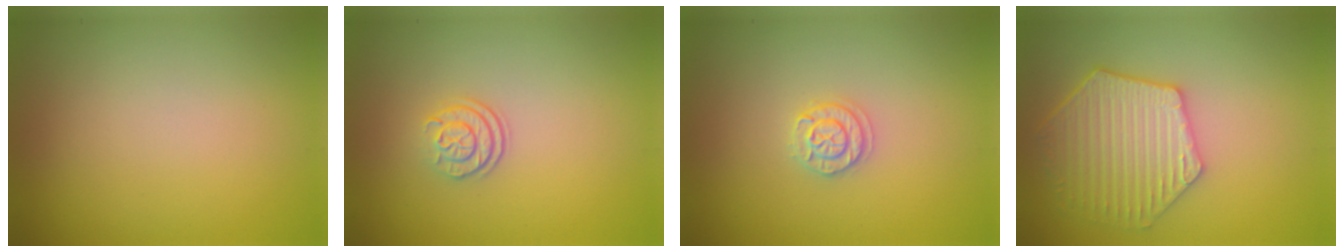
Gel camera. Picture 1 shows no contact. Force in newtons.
{"total": 2.4, "press": 1.8, "slide": 1.5}
{"total": 1.7, "press": 1.7, "slide": 0.2}
{"total": 5.3, "press": 4.9, "slide": 2.0}